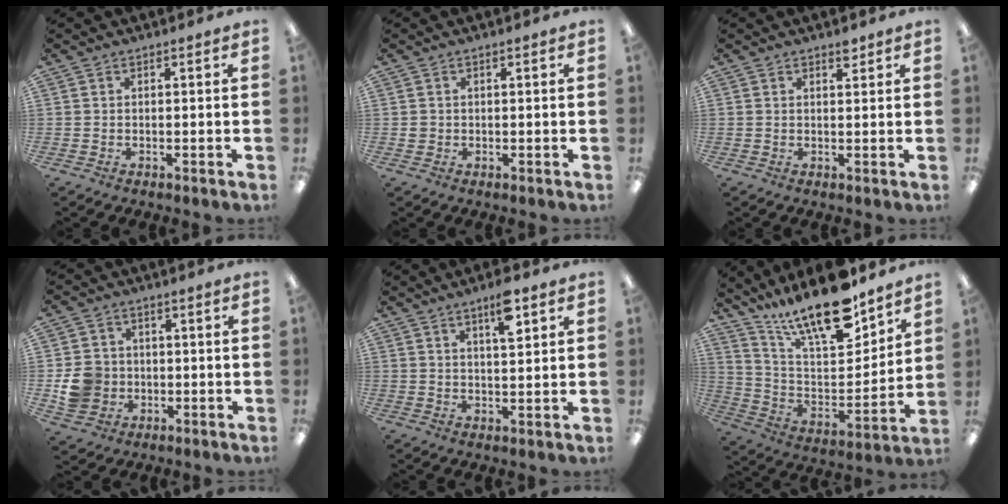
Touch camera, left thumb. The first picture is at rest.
{"total": 1.1, "force": [0.0, 1.1, 0.2], "torque": [-0.005, 0.006, -0.001]}
{"total": 1.9, "force": [1.5, 0.7, 0.8], "torque": [-0.002, -0.006, 0.024]}
{"total": 8.1, "force": [-1.1, 7.6, 2.8], "torque": [-0.063, 0.017, -0.015]}
{"total": 7.1, "force": [4.2, 2.0, 5.4], "torque": [-0.085, -0.012, 0.065]}
{"total": 20.3, "force": [16.1, 6.0, 10.9], "torque": [-0.195, -0.110, 0.277]}